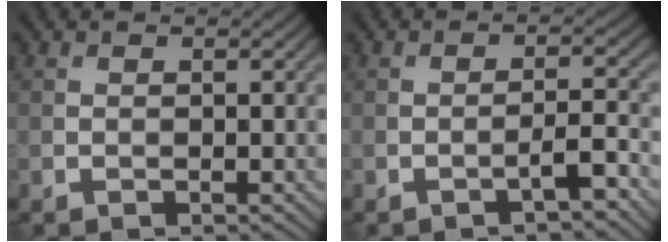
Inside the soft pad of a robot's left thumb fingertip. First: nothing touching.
{"total": 2.7, "force": [-1.6, 0.3, 2.1], "torque": [-0.035, 0.013, -0.033]}